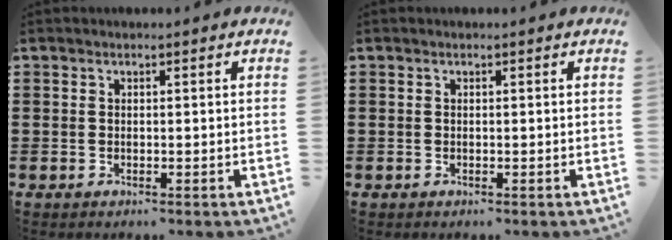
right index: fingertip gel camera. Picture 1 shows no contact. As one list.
[{"total": 0.0}]